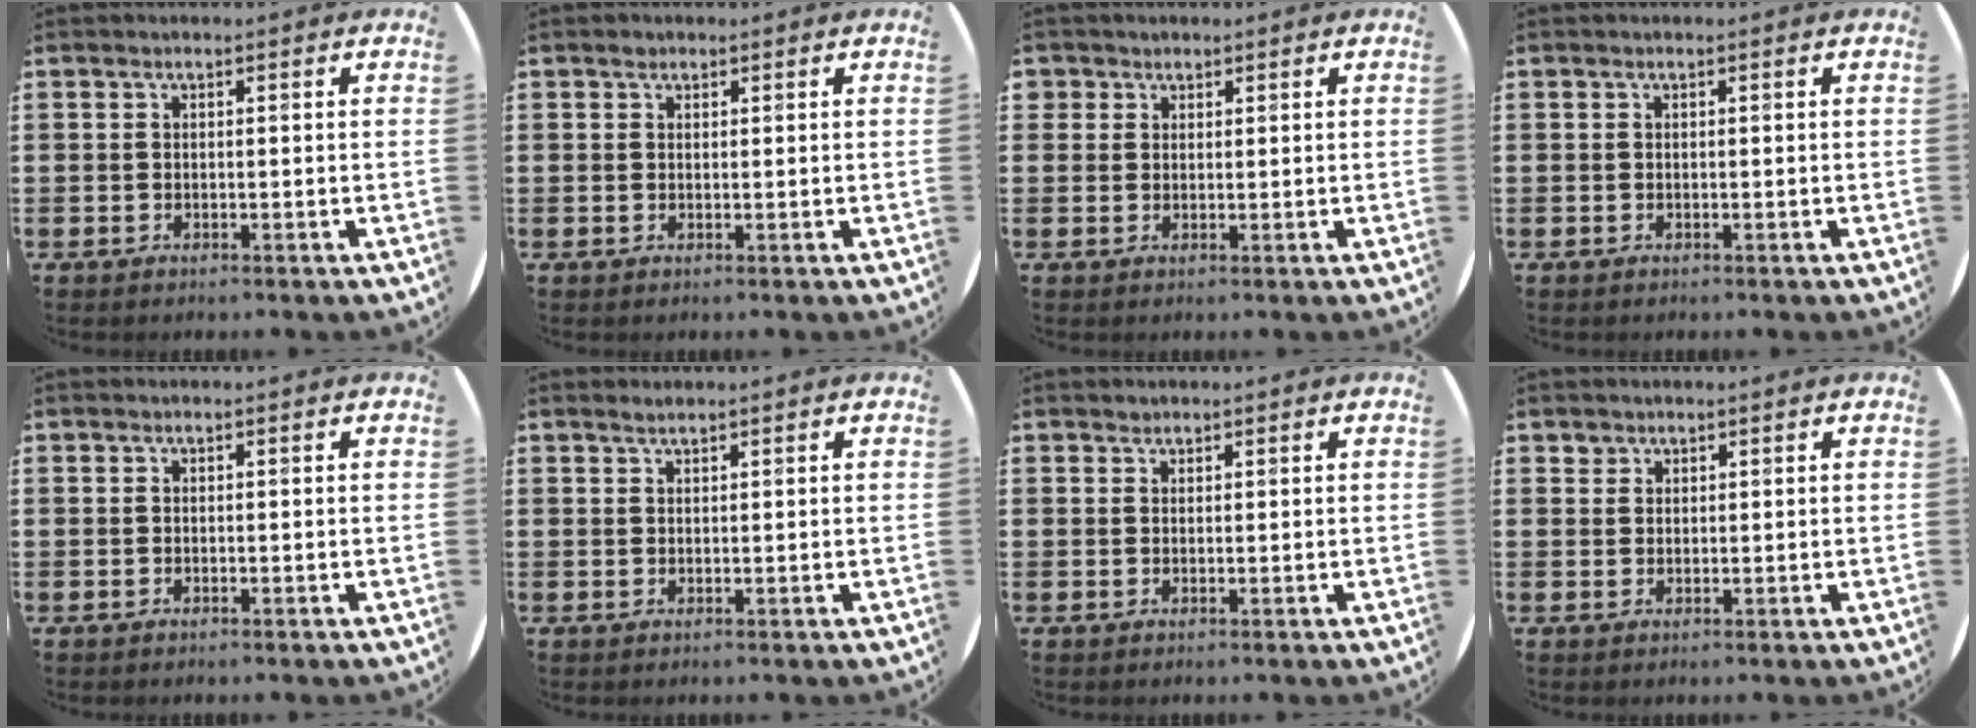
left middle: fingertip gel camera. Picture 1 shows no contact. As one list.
[{"total": 0.6, "force": [0.5, 0.4, 0.1], "torque": [-0.003, 0.003, 0.010]}, {"total": 1.5, "force": [1.2, 1.0, 0.0], "torque": [-0.003, 0.003, 0.025]}, {"total": 0.0}, {"total": 0.0}, {"total": 1.0, "force": [0.9, 0.0, 0.3], "torque": [-0.007, 0.001, 0.017]}, {"total": 0.7, "force": [0.7, 0.2, -0.1], "torque": [0.002, 0.003, 0.014]}, {"total": 1.3, "force": [1.2, 0.6, -0.1], "torque": [0.008, -0.002, 0.022]}]